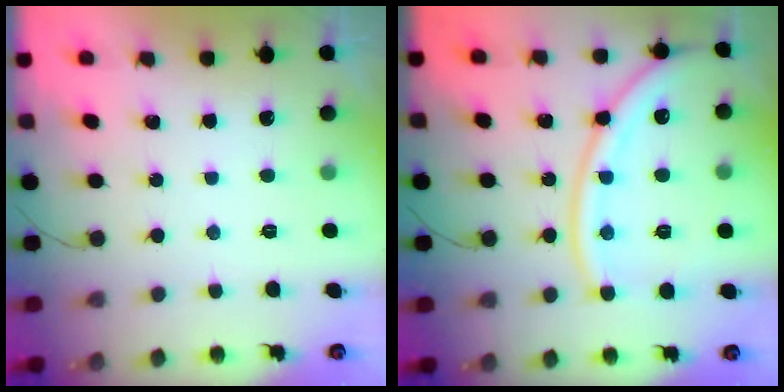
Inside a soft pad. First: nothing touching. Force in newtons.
{"total": 16.3, "press": 16.1, "slide": 2.0}